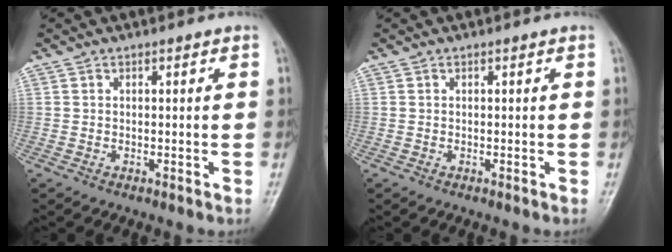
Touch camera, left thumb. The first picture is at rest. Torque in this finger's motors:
{"motor_torque": [0.00, 0.00, 0.00, 0.00, 0.00]}